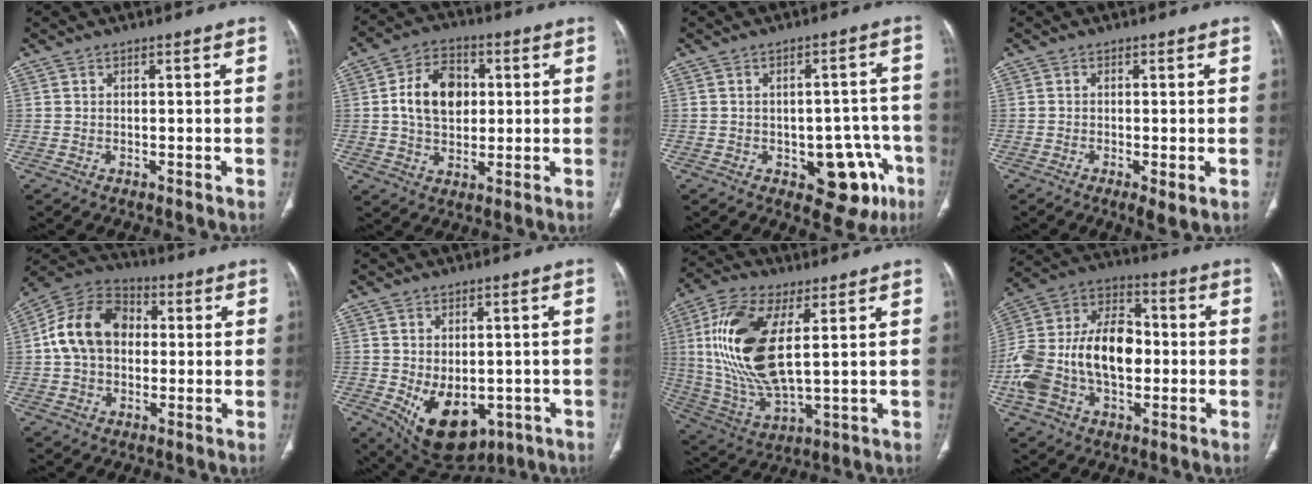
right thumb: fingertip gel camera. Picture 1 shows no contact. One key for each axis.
{"total": 11.7, "fx": 1.5, "fy": 8.2, "fz": 8.2, "tx": -0.118, "ty": 0.007, "tz": 0.023}
{"total": 11.3, "fx": -4.8, "fy": 6.3, "fz": 8.1, "tx": -0.052, "ty": 0.030, "tz": -0.052}
{"total": 3.4, "fx": -1.2, "fy": 0.7, "fz": 3.1, "tx": -0.056, "ty": -0.012, "tz": -0.021}
{"total": 14.4, "fx": 1.2, "fy": 10.7, "fz": 9.6, "tx": -0.154, "ty": 0.030, "tz": 0.011}
{"total": 13.3, "fx": -4.1, "fy": 8.5, "fz": 9.4, "tx": -0.122, "ty": -0.006, "tz": -0.035}
{"total": 19.8, "fx": 4.2, "fy": 8.6, "fz": 17.3, "tx": -0.367, "ty": -0.016, "tz": 0.087}
{"total": 22.8, "fx": -2.7, "fy": 14.4, "fz": 17.5, "tx": -0.345, "ty": 0.036, "tz": -0.046}